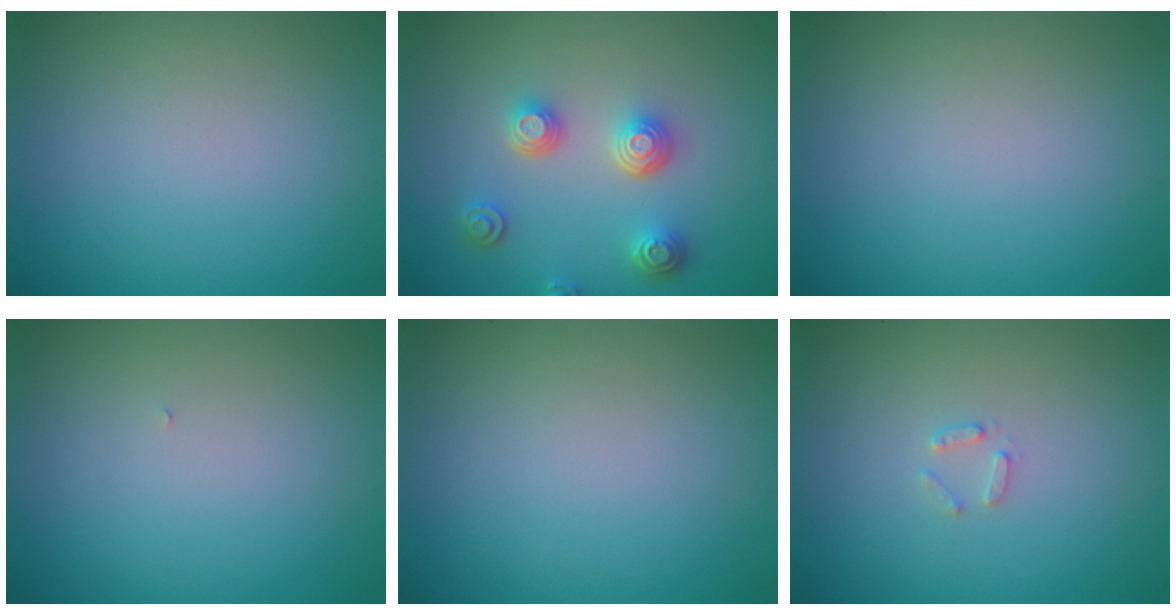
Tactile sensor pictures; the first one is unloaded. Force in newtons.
{"total": 3.9, "press": 3.2, "slide": 2.2}
{"total": 0.0}
{"total": 0.0}
{"total": 0.0}
{"total": 1.0, "press": 1.0, "slide": 0.2}